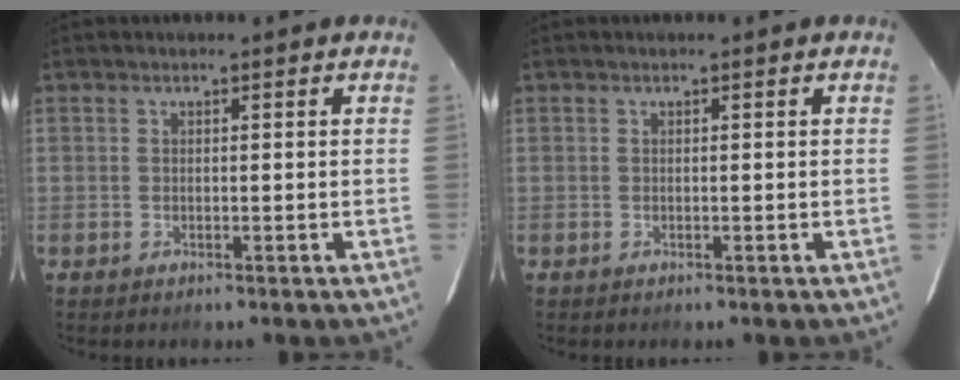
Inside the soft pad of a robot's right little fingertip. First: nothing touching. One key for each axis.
{"total": 0.0}